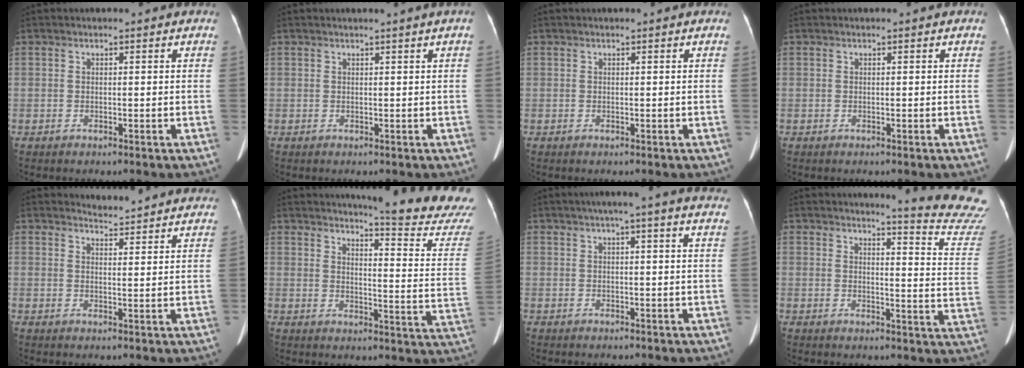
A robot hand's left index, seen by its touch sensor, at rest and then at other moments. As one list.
[{"total": 1.3, "force": [0.9, -0.4, 0.9], "torque": [-0.013, 0.002, 0.017]}, {"total": 0.0}, {"total": 0.0}, {"total": 9.7, "force": [9.6, 0.5, 1.2], "torque": [-0.009, -0.010, 0.102]}, {"total": 16.8, "force": [16.1, -1.8, 4.6], "torque": [-0.066, -0.142, 0.177]}, {"total": 13.4, "force": [11.4, -0.1, 7.2], "torque": [-0.102, 0.013, 0.122]}, {"total": 14.3, "force": [14.0, -1.7, 2.3], "torque": [-0.016, -0.147, 0.133]}]